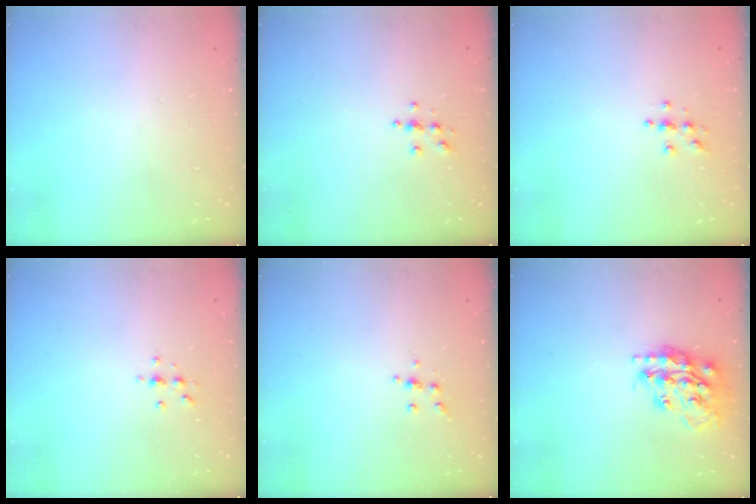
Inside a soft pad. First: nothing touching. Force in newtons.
{"total": 3.9, "press": 3.8, "slide": 0.4}
{"total": 4.0, "press": 4.0, "slide": 0.4}
{"total": 3.9, "press": 3.9, "slide": 0.6}
{"total": 4.1, "press": 4.0, "slide": 1.0}
{"total": 18.1, "press": 18.0, "slide": 1.4}